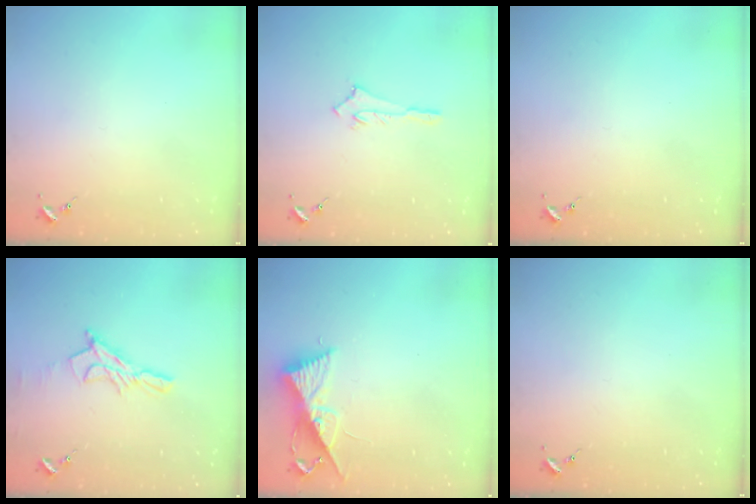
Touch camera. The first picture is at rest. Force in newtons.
{"total": 3.0, "press": 3.0, "slide": 0.2}
{"total": 0.0}
{"total": 10.8, "press": 10.8, "slide": 0.7}
{"total": 9.0, "press": 9.0, "slide": 0.5}
{"total": 0.0}